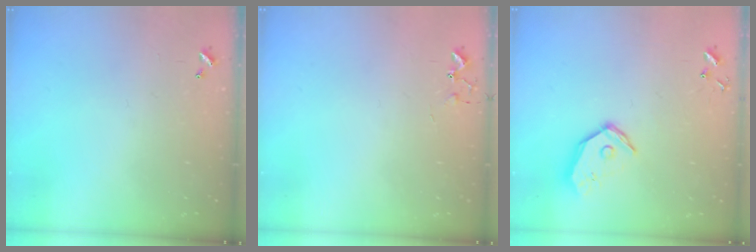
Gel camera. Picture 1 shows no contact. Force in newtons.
{"total": 5.8, "press": 5.7, "slide": 0.7}
{"total": 12.3, "press": 12.1, "slide": 1.9}